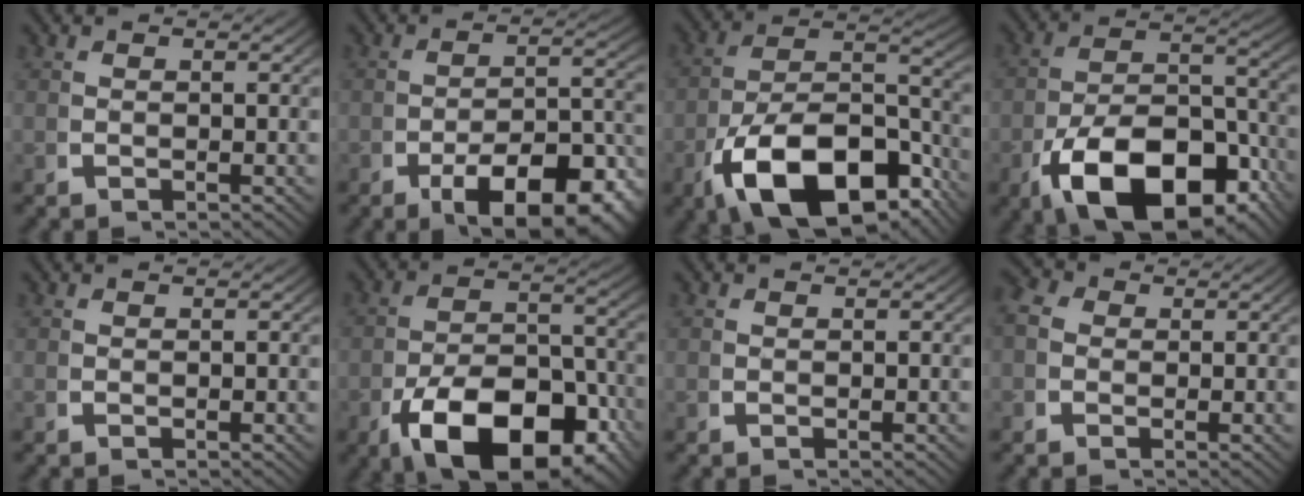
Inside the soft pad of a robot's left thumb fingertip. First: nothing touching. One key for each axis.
{"total": 10.1, "fx": -4.3, "fy": 4.8, "fz": 7.8, "tx": -0.107, "ty": -0.031, "tz": -0.043}
{"total": 15.5, "fx": -4.7, "fy": 9.3, "fz": 11.4, "tx": -0.228, "ty": -0.068, "tz": -0.041}
{"total": 14.2, "fx": -5.0, "fy": 8.3, "fz": 10.4, "tx": -0.203, "ty": -0.070, "tz": -0.043}
{"total": 0.0}
{"total": 12.5, "fx": -4.7, "fy": 7.1, "fz": 9.1, "tx": -0.170, "ty": -0.062, "tz": -0.044}
{"total": 0.0}
{"total": 3.2, "fx": 0.6, "fy": 2.8, "fz": 1.4, "tx": -0.030, "ty": 0.006, "tz": -0.003}